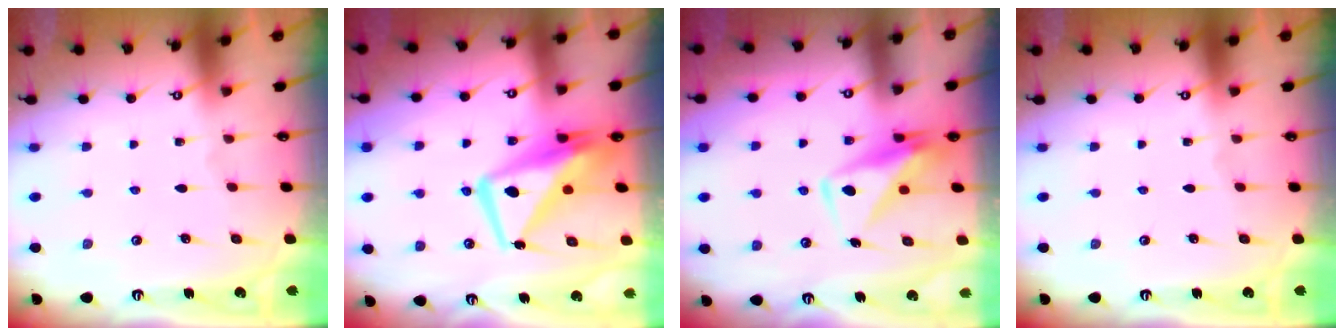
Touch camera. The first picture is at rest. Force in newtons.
{"total": 11.0, "press": 10.8, "slide": 1.9}
{"total": 11.4, "press": 11.3, "slide": 0.9}
{"total": 0.0}